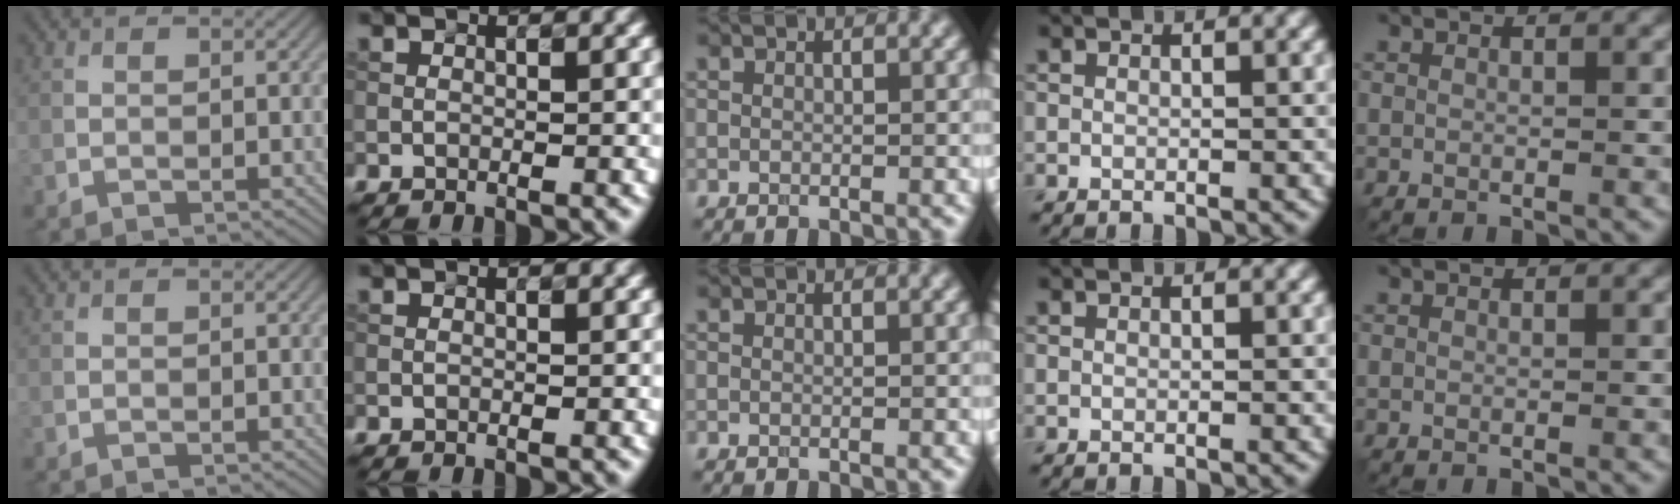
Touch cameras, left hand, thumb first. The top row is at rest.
{}